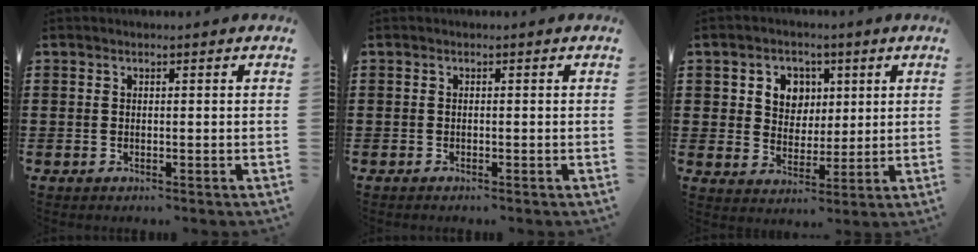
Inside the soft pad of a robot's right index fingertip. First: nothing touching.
{"total": 0.0}
{"total": 5.2, "force": [2.0, 4.6, 1.5], "torque": [-0.036, 0.010, 0.031]}